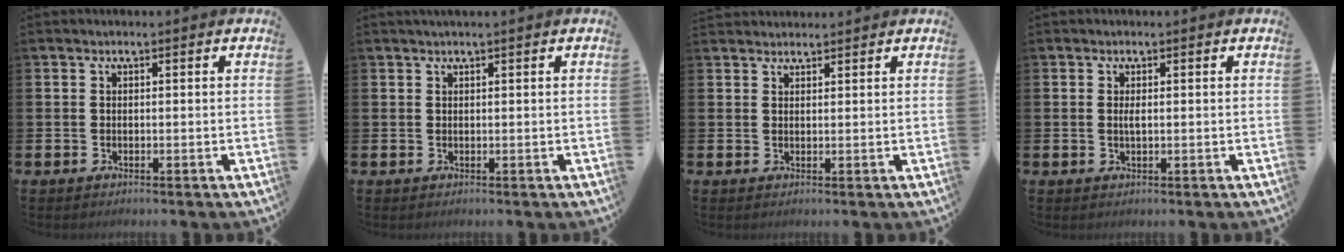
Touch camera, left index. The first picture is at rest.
{"total": 0.7, "force": [0.6, -0.1, 0.4], "torque": [-0.010, 0.003, 0.011]}
{"total": 1.8, "force": [1.7, 0.5, -0.1], "torque": [-0.001, -0.003, 0.032]}
{"total": 1.0, "force": [0.2, 0.2, 0.9], "torque": [-0.025, 0.005, 0.004]}